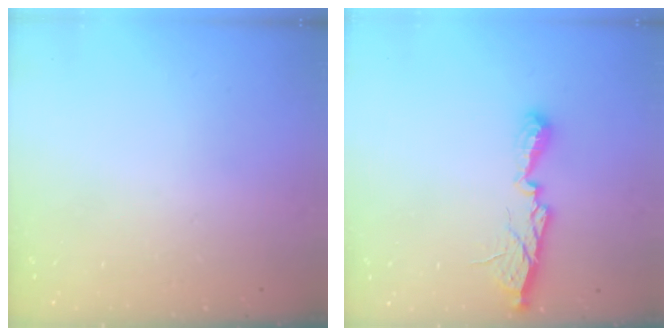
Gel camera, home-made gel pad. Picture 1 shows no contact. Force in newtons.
{"total": 9.9, "press": 9.9, "slide": 0.3}